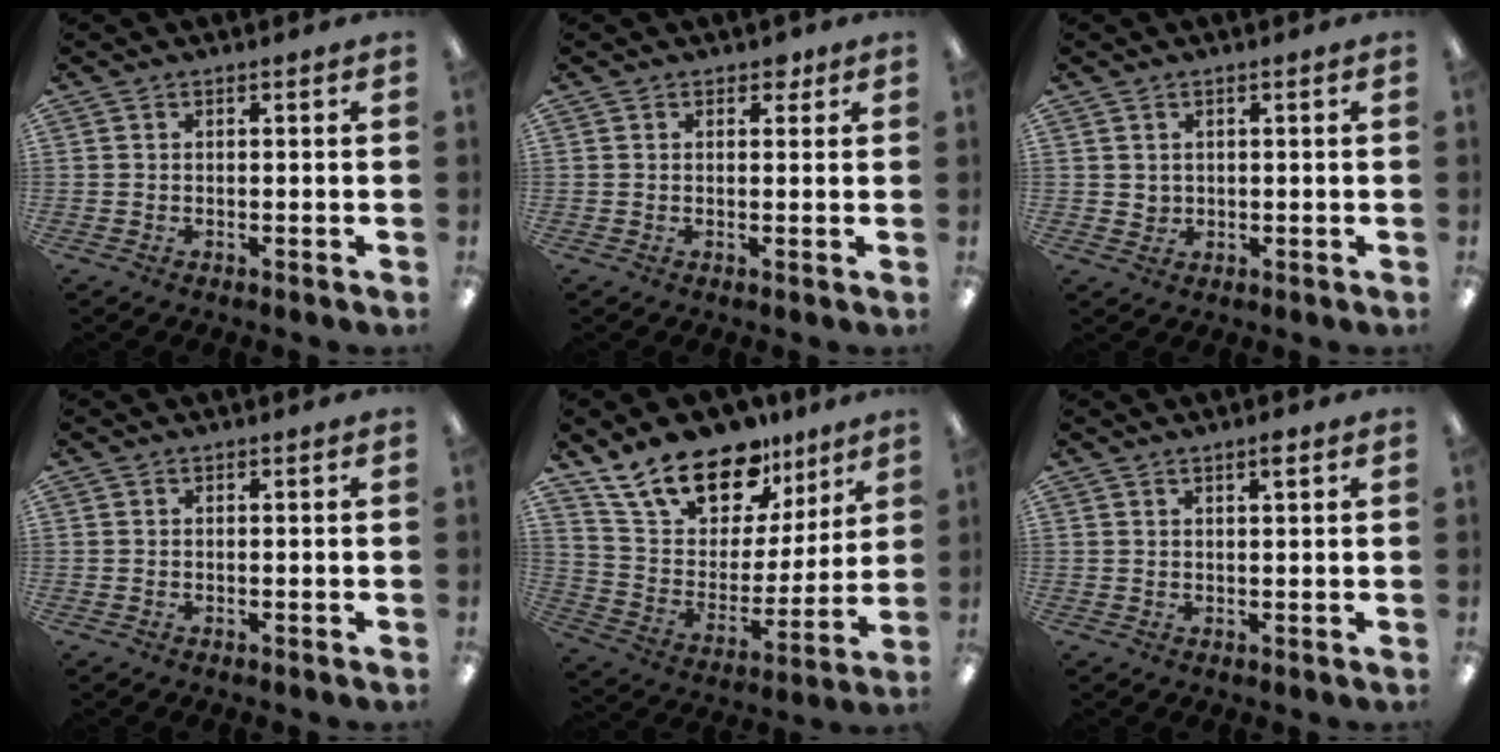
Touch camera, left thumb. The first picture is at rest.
{"total": 2.5, "force": [1.6, 1.6, 1.2], "torque": [-0.001, -0.006, 0.023]}
{"total": 1.8, "force": [1.0, 1.4, 0.3], "torque": [-0.008, 0.002, 0.018]}
{"total": 0.0}
{"total": 19.8, "force": [15.1, 9.7, 8.3], "torque": [-0.155, -0.095, 0.273]}
{"total": 2.1, "force": [1.5, 0.3, 1.4], "torque": [-0.023, -0.002, 0.025]}